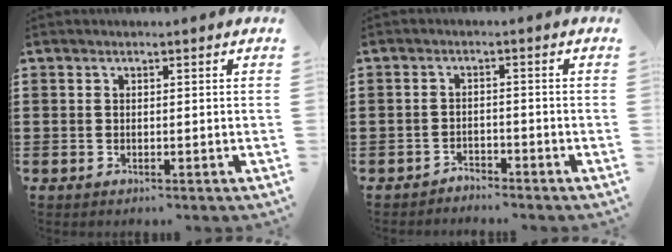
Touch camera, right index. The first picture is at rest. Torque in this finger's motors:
{"motor_torque": [2.14, 0.00, -1.05, -0.20]}